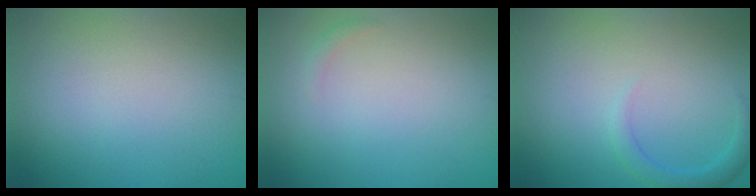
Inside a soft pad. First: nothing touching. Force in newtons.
{"total": 0.6, "press": 0.6, "slide": 0.1}
{"total": 1.6, "press": 1.6, "slide": 0.1}